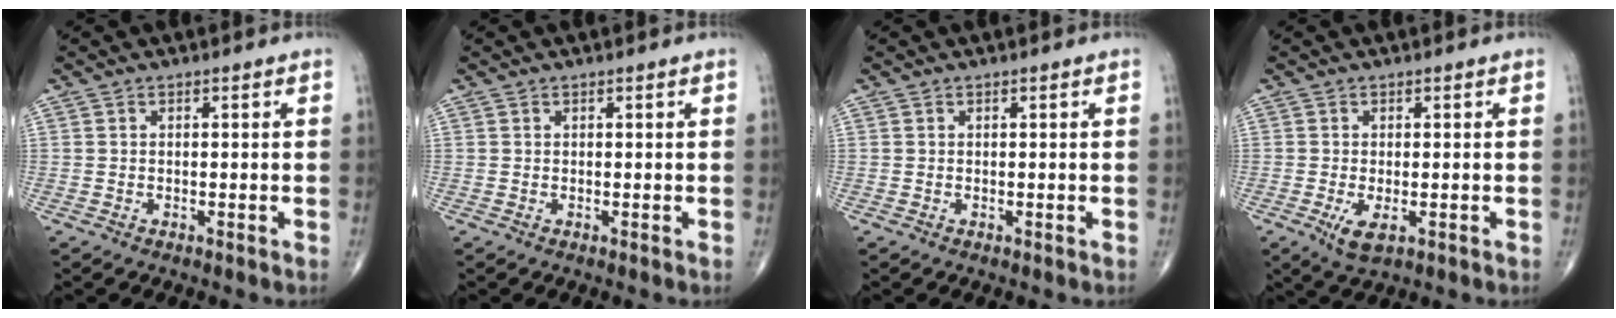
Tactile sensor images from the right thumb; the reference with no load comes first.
{"total": 0.0}
{"total": 0.0}
{"total": 4.0, "force": [-1.4, 1.7, 3.4], "torque": [-0.065, -0.010, -0.019]}